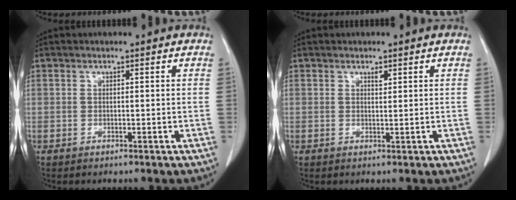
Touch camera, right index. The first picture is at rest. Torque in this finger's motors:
{"motor_torque": [0.02, 0.01, 0.00, 0.00]}